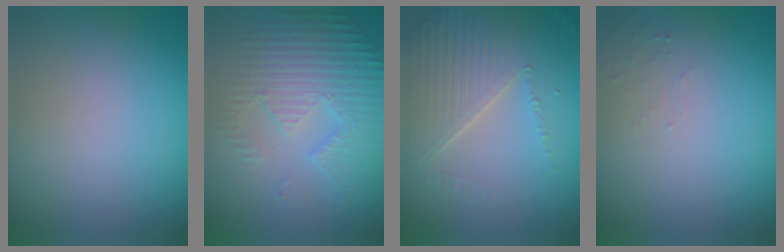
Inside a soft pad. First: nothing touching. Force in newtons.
{"total": 5.4, "press": 3.7, "slide": 3.9}
{"total": 5.8, "press": 4.5, "slide": 3.7}
{"total": 1.1, "press": 1.1, "slide": 0.2}